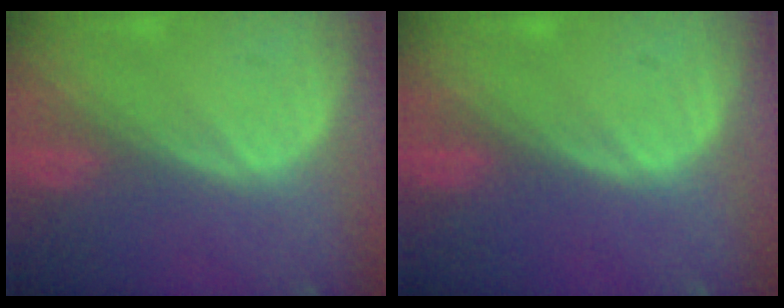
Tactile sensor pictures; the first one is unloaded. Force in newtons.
{"total": 0.0}